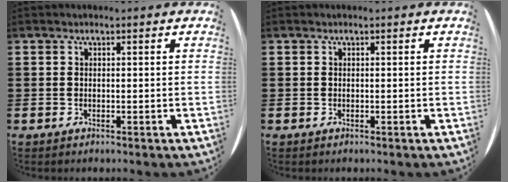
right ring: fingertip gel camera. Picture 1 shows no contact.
{"total": 0.0}